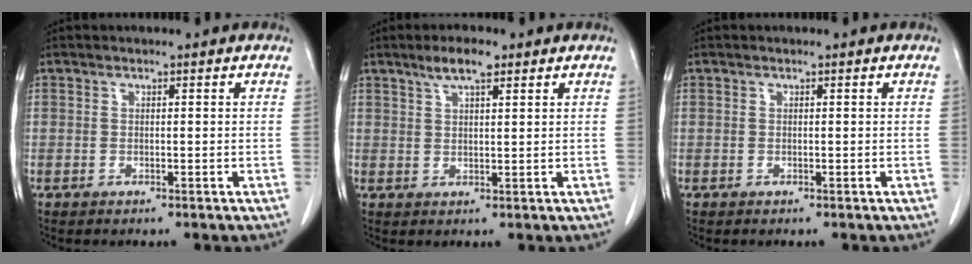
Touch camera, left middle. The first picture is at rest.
{"total": 4.2, "force": [2.8, 0.9, 3.0], "torque": [-0.058, 0.007, 0.050]}
{"total": 0.0}